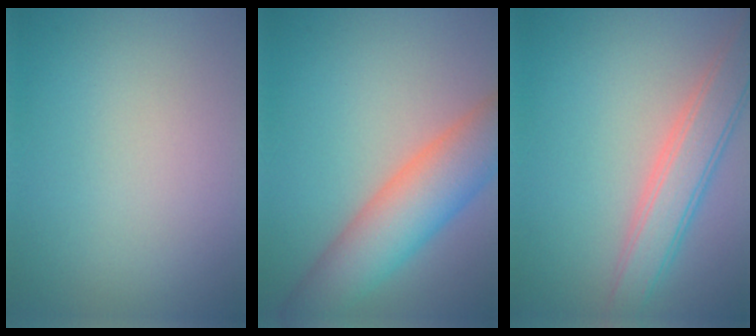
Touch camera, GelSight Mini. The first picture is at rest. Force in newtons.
{"total": 7.8, "press": 7.8, "slide": 0.6}
{"total": 4.7, "press": 4.7, "slide": 0.4}